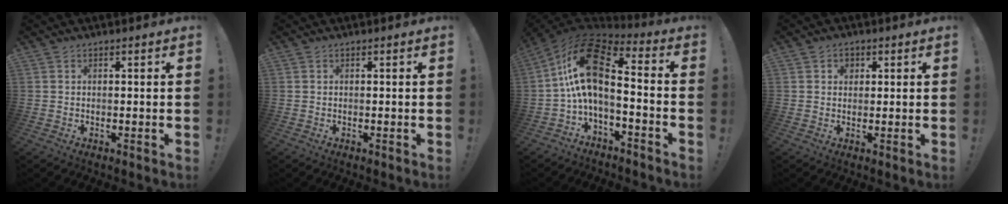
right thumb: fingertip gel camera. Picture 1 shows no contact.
{"total": 0.0}
{"total": 16.6, "force": [2.4, 7.9, 14.4], "torque": [-0.270, -0.004, 0.048]}
{"total": 2.6, "force": [0.8, 2.3, 1.1], "torque": [-0.009, -0.003, 0.012]}